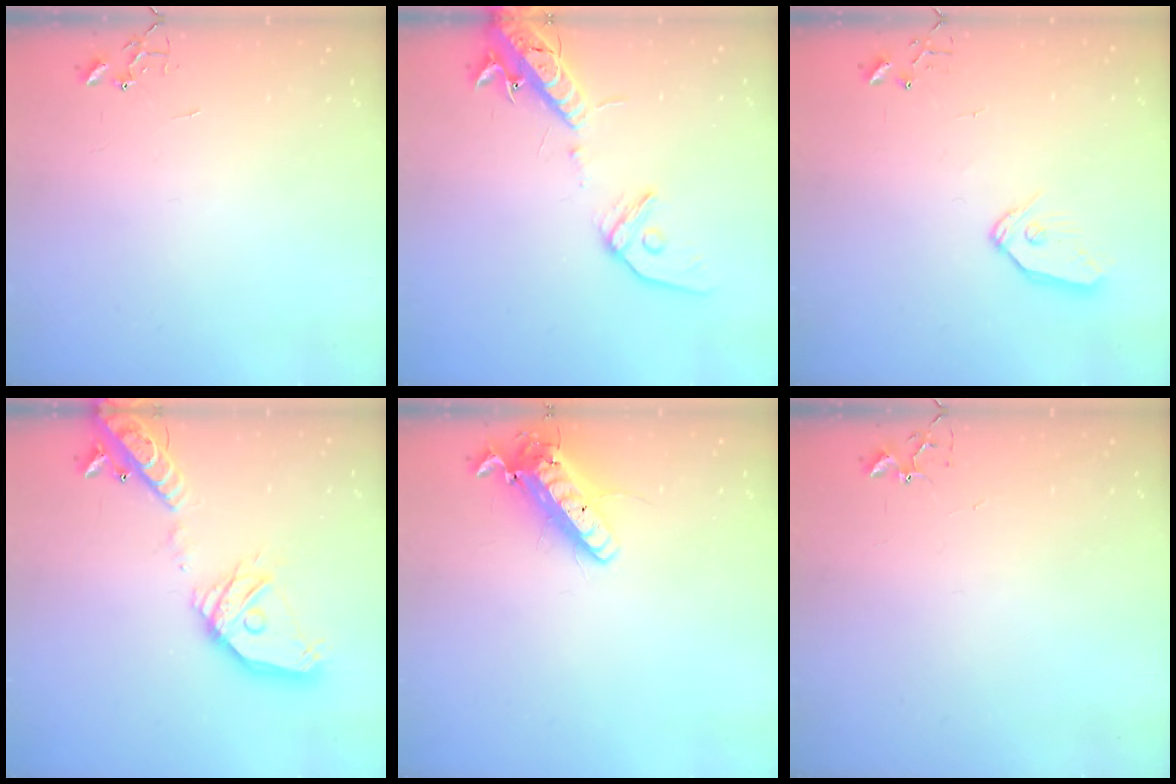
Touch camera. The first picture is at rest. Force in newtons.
{"total": 15.4, "press": 15.0, "slide": 3.5}
{"total": 8.9, "press": 8.8, "slide": 0.6}
{"total": 21.9, "press": 21.6, "slide": 3.8}
{"total": 15.3, "press": 15.1, "slide": 2.8}
{"total": 4.2, "press": 4.2, "slide": 0.7}